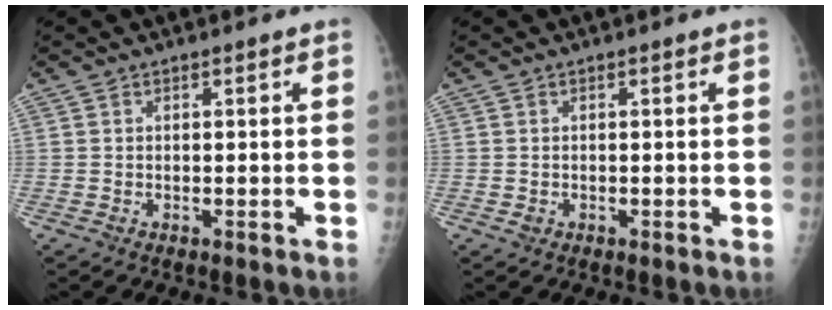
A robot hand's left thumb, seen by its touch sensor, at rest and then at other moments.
{"total": 0.8, "force": [-0.1, 0.8, 0.2], "torque": [-0.001, 0.001, -0.001]}